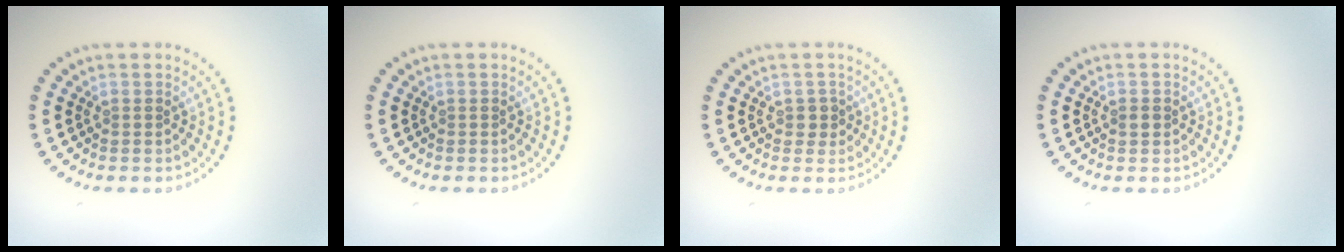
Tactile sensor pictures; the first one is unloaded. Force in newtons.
{"total": 0.0}
{"total": 1.1, "press": 1.1, "slide": 0.4}
{"total": 0.9, "press": 0.9, "slide": 0.1}